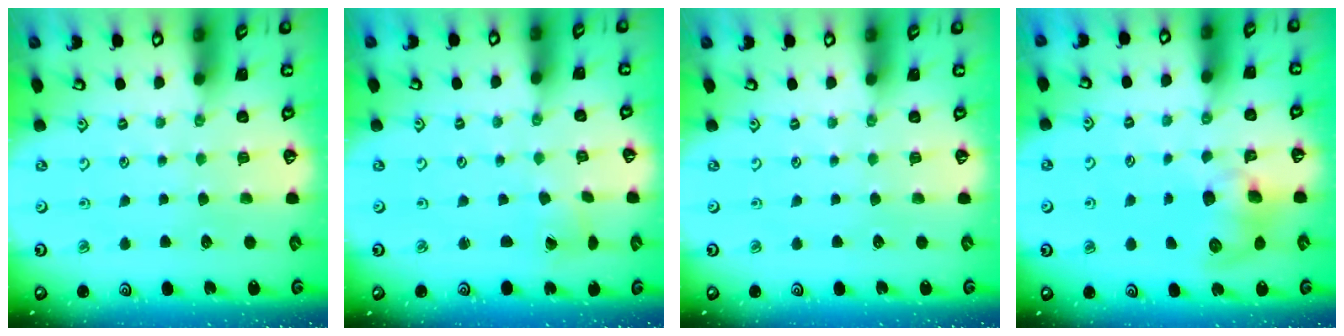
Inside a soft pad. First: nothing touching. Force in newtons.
{"total": 1.1, "press": 1.1, "slide": 0.0}
{"total": 0.0}
{"total": 9.1, "press": 9.1, "slide": 0.6}